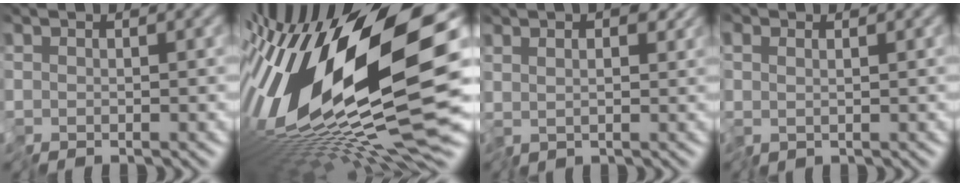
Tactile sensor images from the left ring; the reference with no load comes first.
{"total": 18.6, "force": [1.4, 4.3, 18.0], "torque": [-0.337, -0.011, 0.028]}
{"total": 3.8, "force": [1.8, 1.7, 2.9], "torque": [-0.041, 0.010, 0.030]}
{"total": 0.6, "force": [0.3, 0.2, 0.4], "torque": [-0.011, 0.002, 0.007]}